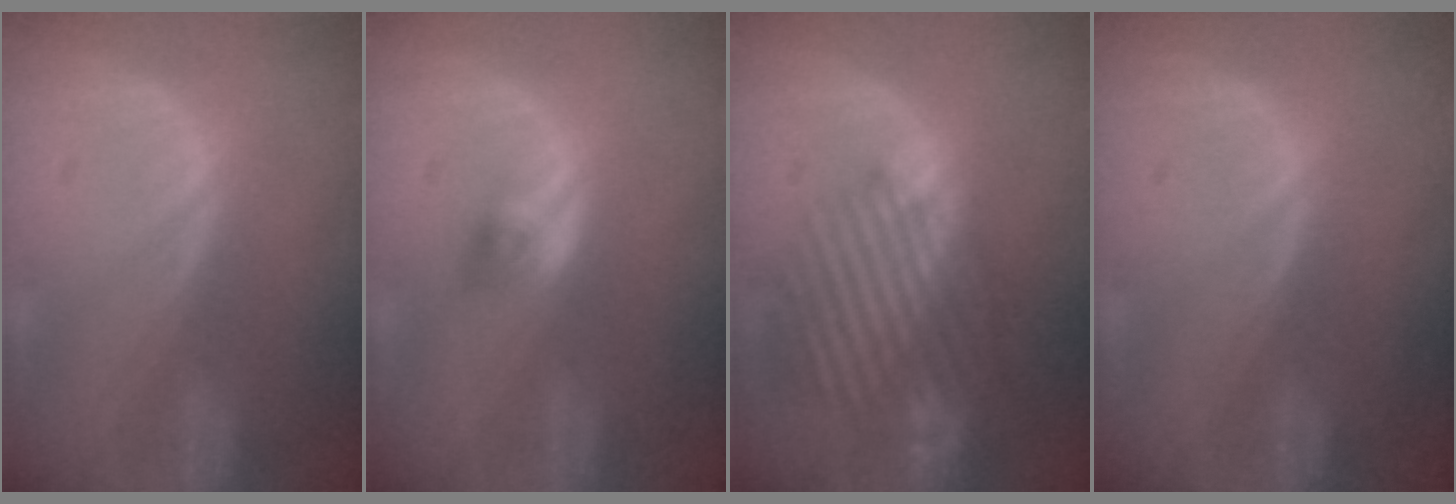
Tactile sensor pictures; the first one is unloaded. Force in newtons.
{"total": 2.5, "press": 2.3, "slide": 0.9}
{"total": 10.3, "press": 9.3, "slide": 4.4}
{"total": 0.0}